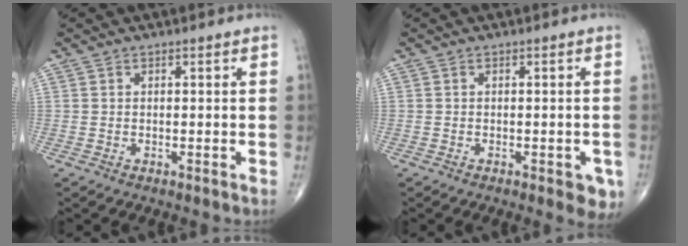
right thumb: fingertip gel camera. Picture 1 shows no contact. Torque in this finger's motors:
{"motor_torque": [0.67, 0.81, 0.16, -0.33, 0.08]}